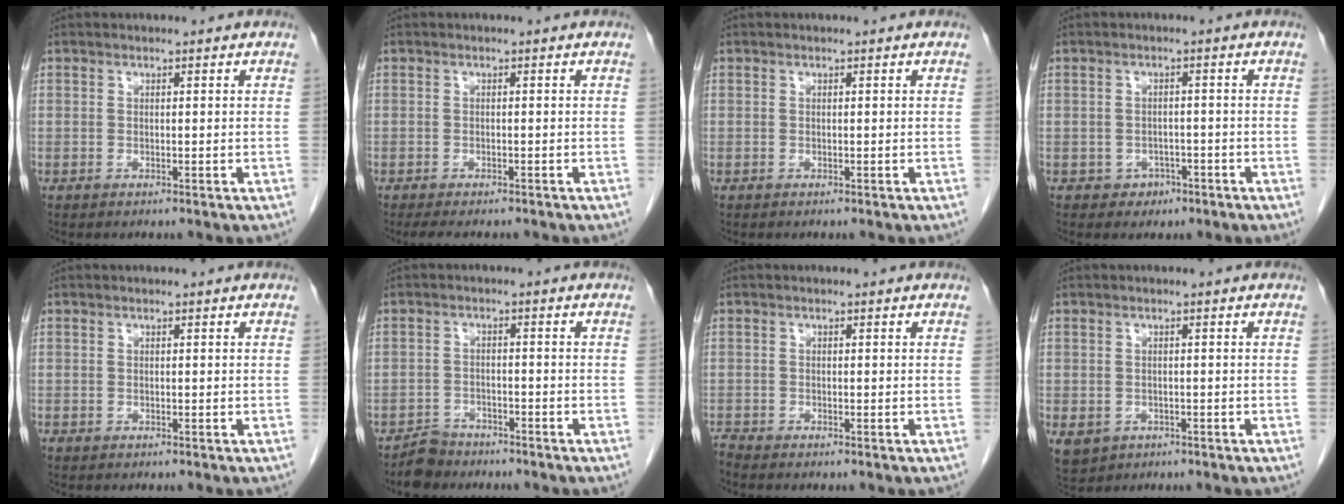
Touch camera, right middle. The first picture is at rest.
{"total": 5.3, "force": [-4.5, 1.5, 2.4], "torque": [-0.032, -0.010, -0.062]}
{"total": 0.0}
{"total": 2.6, "force": [-1.4, 2.1, 0.4], "torque": [-0.003, 0.011, -0.012]}
{"total": 0.0}
{"total": 3.6, "force": [-3.2, 1.6, -0.1], "torque": [-0.009, 0.001, -0.057]}
{"total": 1.0, "force": [-0.9, -0.1, -0.1], "torque": [-0.005, -0.006, -0.020]}
{"total": 6.2, "force": [-2.9, 5.2, 2.0], "torque": [-0.053, -0.005, -0.038]}